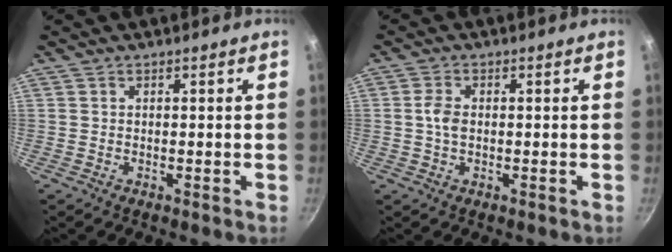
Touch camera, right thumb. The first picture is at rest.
{"total": 3.3, "force": [0.0, 2.2, 2.6], "torque": [-0.052, 0.008, -0.003]}